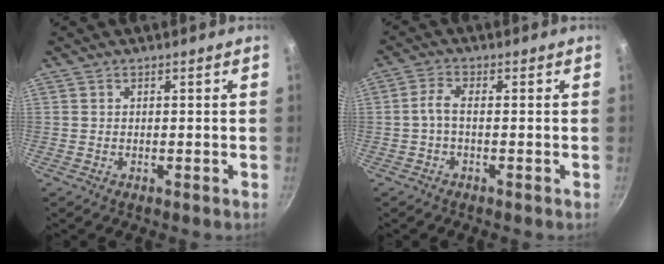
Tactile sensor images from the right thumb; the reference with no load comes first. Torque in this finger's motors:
{"motor_torque": [-0.22, -0.35, 0.27, -0.11, 0.05]}